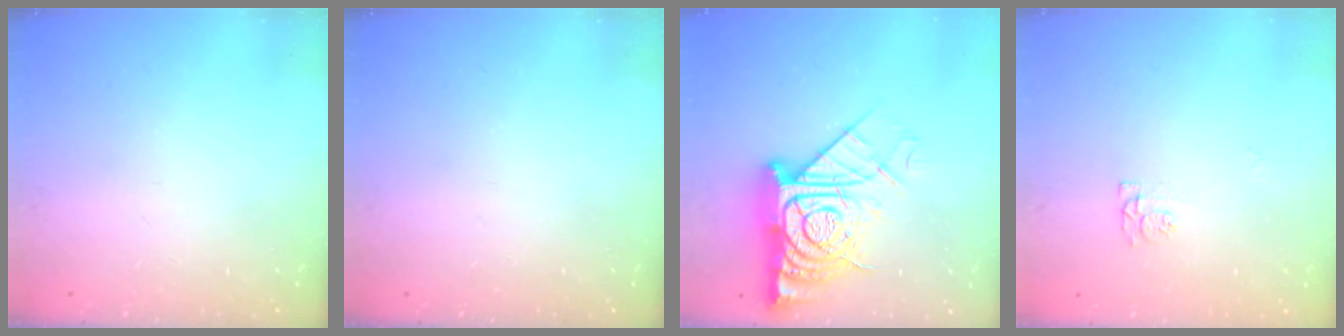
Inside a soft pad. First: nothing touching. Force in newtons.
{"total": 0.0}
{"total": 20.5, "press": 20.4, "slide": 1.7}
{"total": 4.3, "press": 4.3, "slide": 0.8}